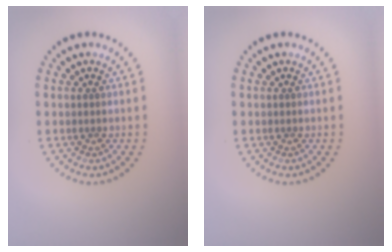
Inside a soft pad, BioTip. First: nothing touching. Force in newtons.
{"total": 0.0}